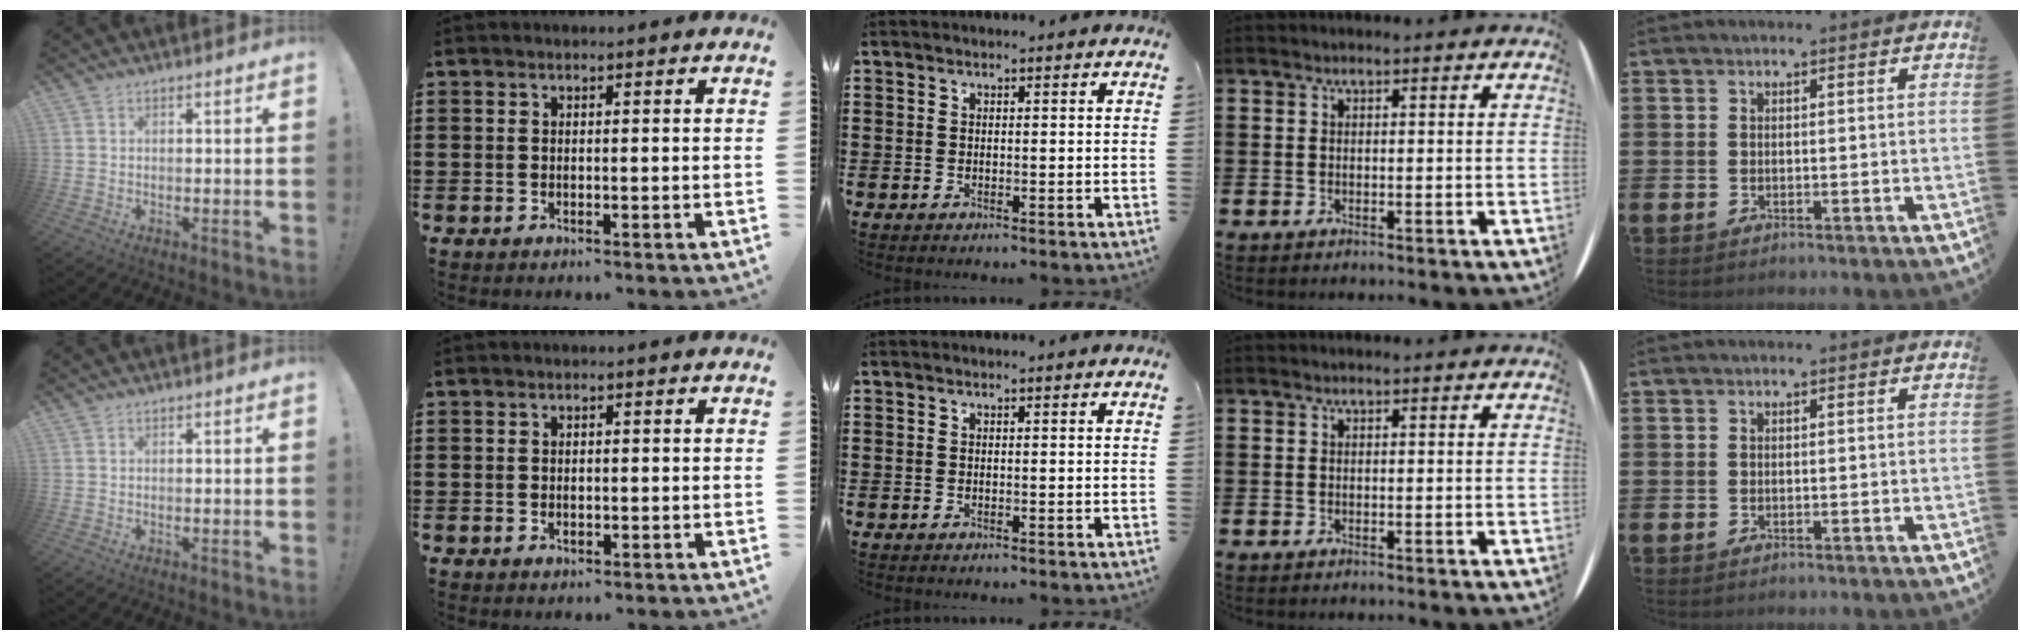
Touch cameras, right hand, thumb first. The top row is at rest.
{"index": {"total": 0.9, "force": [-0.1, 0.6, 0.6], "torque": [-0.014, 0.003, -0.002]}}